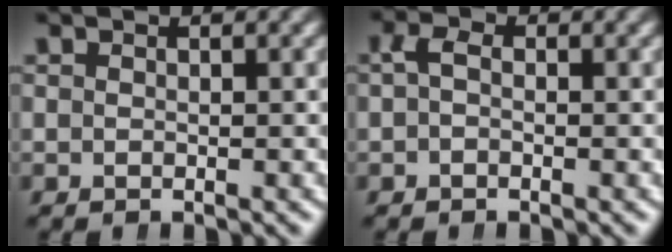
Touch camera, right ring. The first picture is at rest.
{"total": 1.2, "force": [0.0, 0.9, 0.9], "torque": [-0.024, 0.002, -0.001]}